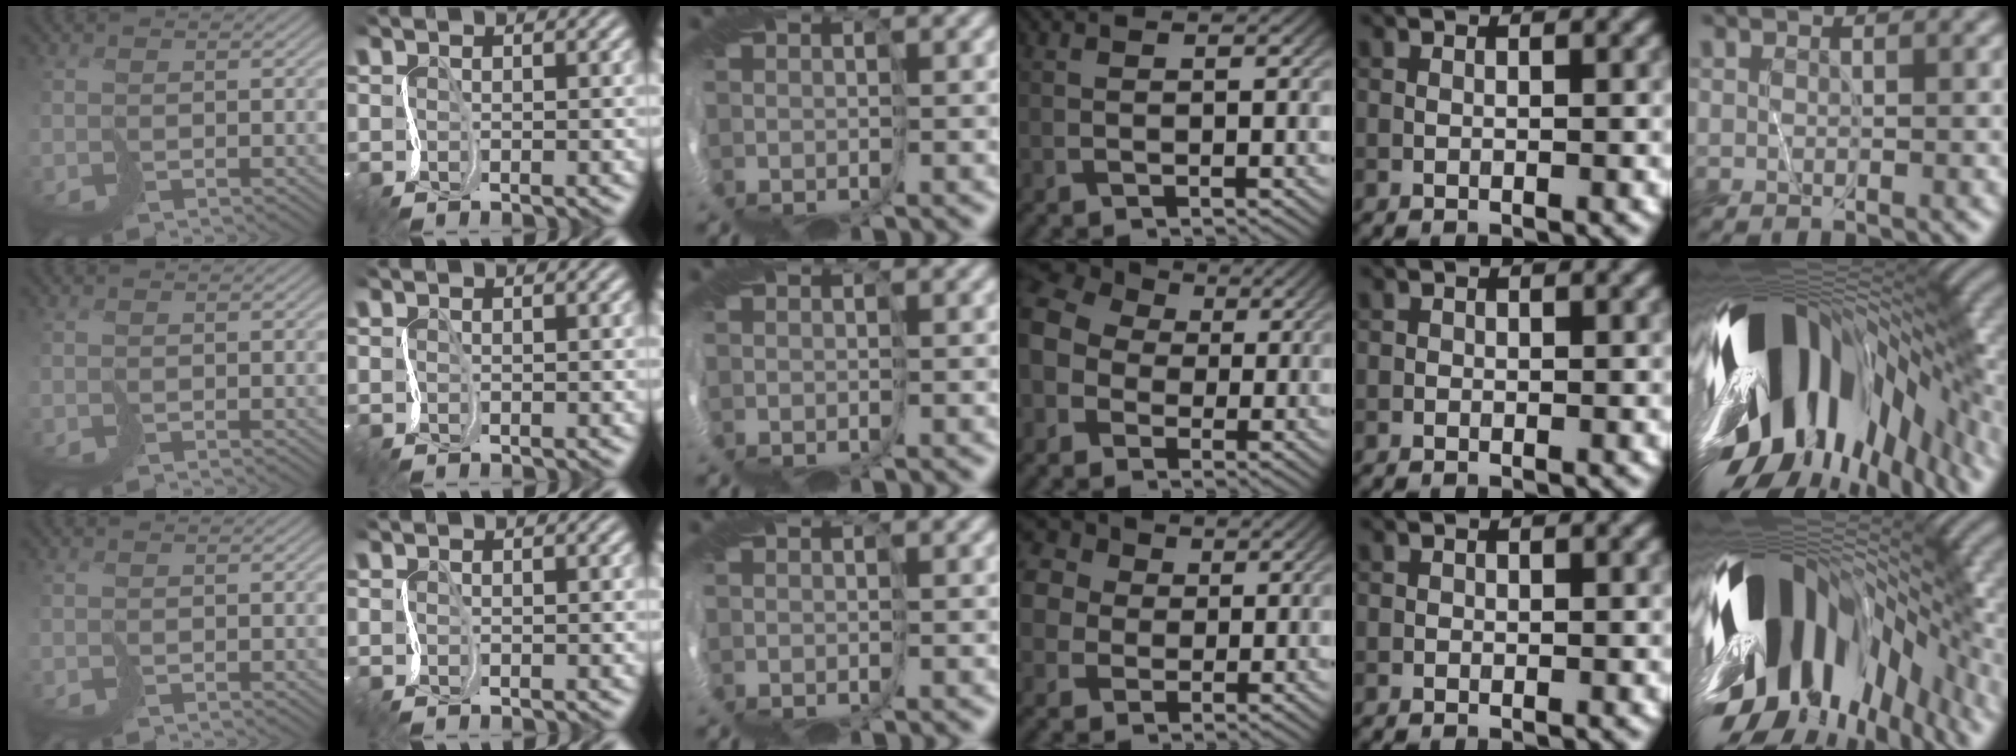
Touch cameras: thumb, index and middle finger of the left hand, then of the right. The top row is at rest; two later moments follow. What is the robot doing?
{"motion": "cut", "object": "bubble wrap"}